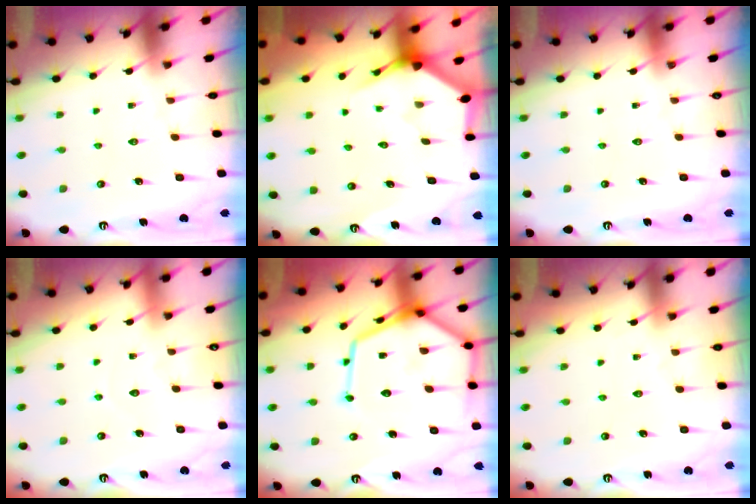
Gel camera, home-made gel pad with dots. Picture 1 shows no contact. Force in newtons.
{"total": 3.4, "press": 3.4, "slide": 0.1}
{"total": 0.0}
{"total": 3.0, "press": 2.9, "slide": 0.3}
{"total": 17.8, "press": 17.7, "slide": 1.7}
{"total": 3.0, "press": 3.0, "slide": 0.4}